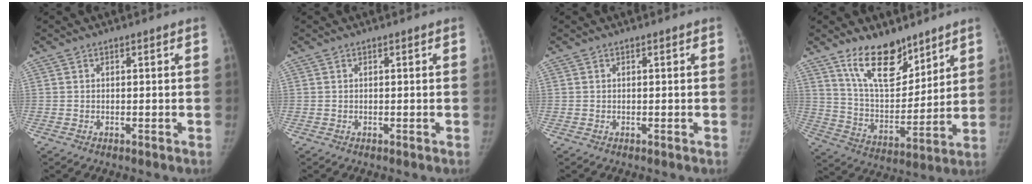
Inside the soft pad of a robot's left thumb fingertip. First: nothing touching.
{"total": 0.0}
{"total": 0.0}
{"total": 15.1, "force": [10.6, 7.2, 8.1], "torque": [-0.096, -0.074, 0.197]}